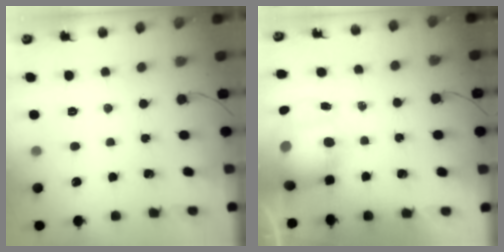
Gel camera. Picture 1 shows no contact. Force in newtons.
{"total": 12.0, "press": 11.6, "slide": 3.0}